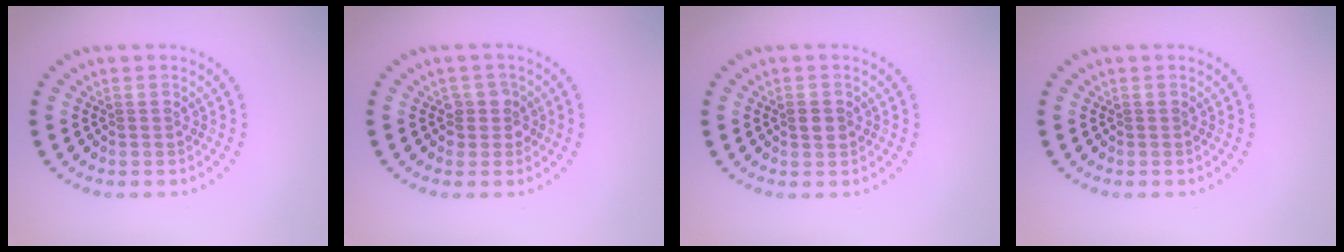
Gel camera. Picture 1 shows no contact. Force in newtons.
{"total": 1.8, "press": 1.5, "slide": 1.0}
{"total": 1.0, "press": 1.0, "slide": 0.1}
{"total": 0.0}